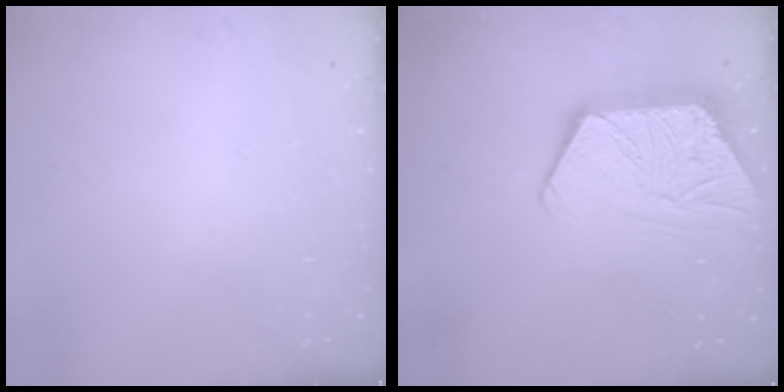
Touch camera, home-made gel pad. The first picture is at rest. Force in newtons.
{"total": 11.2, "press": 11.2, "slide": 0.7}